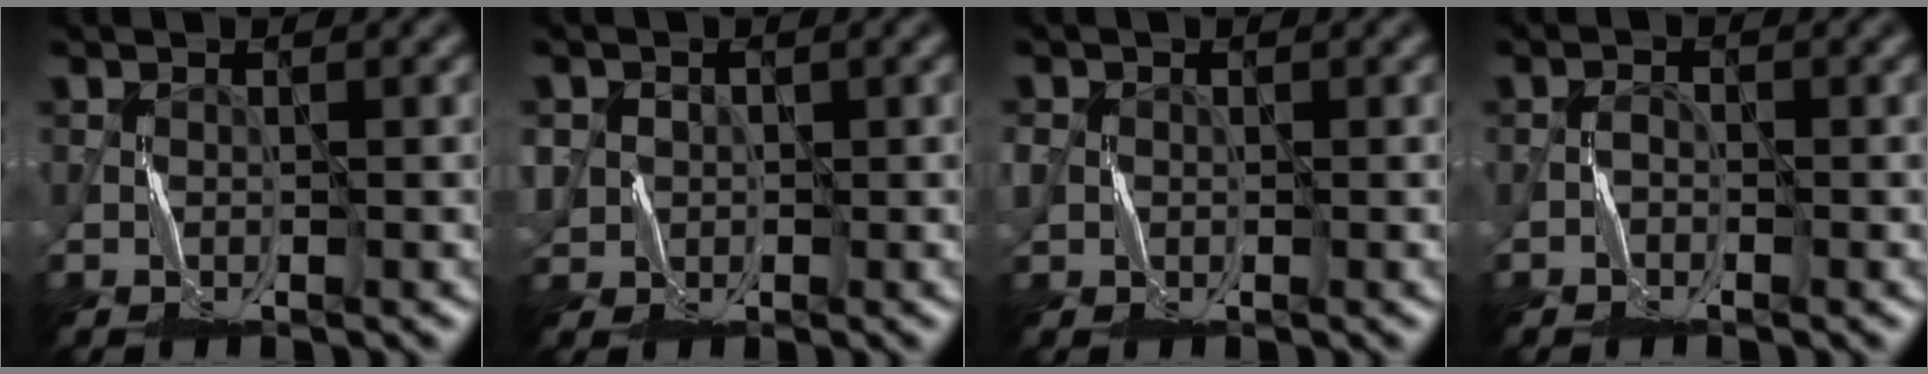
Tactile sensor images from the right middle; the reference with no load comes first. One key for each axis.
{"total": 2.5, "fx": 0.4, "fy": 2.4, "fz": 0.2, "tx": -0.014, "ty": 0.005, "tz": 0.011}
{"total": 1.3, "fx": -0.1, "fy": 1.3, "fz": 0.1, "tx": -0.007, "ty": 0.002, "tz": -0.001}
{"total": 1.0, "fx": -0.8, "fy": 0.7, "fz": 0.3, "tx": 0.000, "ty": 0.004, "tz": -0.016}